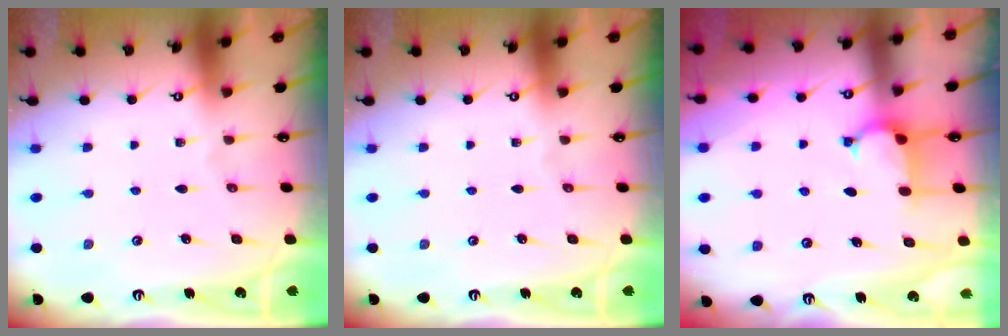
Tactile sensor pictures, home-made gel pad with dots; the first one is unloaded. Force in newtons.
{"total": 0.0}
{"total": 1.7, "press": 1.6, "slide": 0.5}